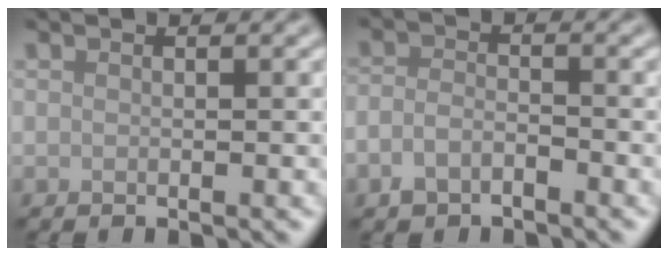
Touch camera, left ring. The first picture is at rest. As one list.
[{"total": 2.4, "force": [-1.5, 1.3, 1.3], "torque": [-0.025, 0.003, -0.038]}]